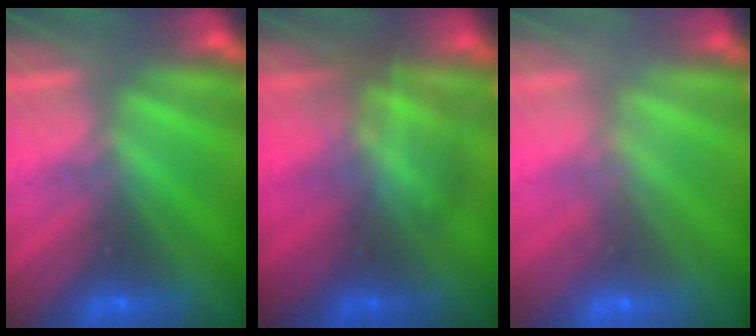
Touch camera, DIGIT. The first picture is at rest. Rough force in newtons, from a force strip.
{"total": 2.9}
{"total": 1.6}